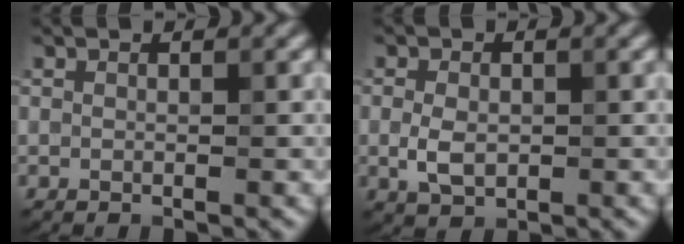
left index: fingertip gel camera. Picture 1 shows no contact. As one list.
[{"total": 2.6, "force": [-0.3, 1.7, 2.0], "torque": [-0.046, 0.001, -0.007]}]